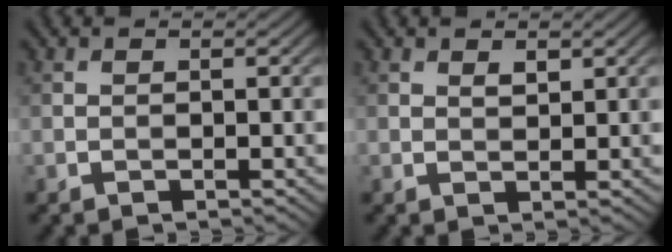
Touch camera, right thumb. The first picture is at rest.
{"total": 1.3, "force": [0.9, 0.6, 0.8], "torque": [-0.016, -0.003, 0.018]}